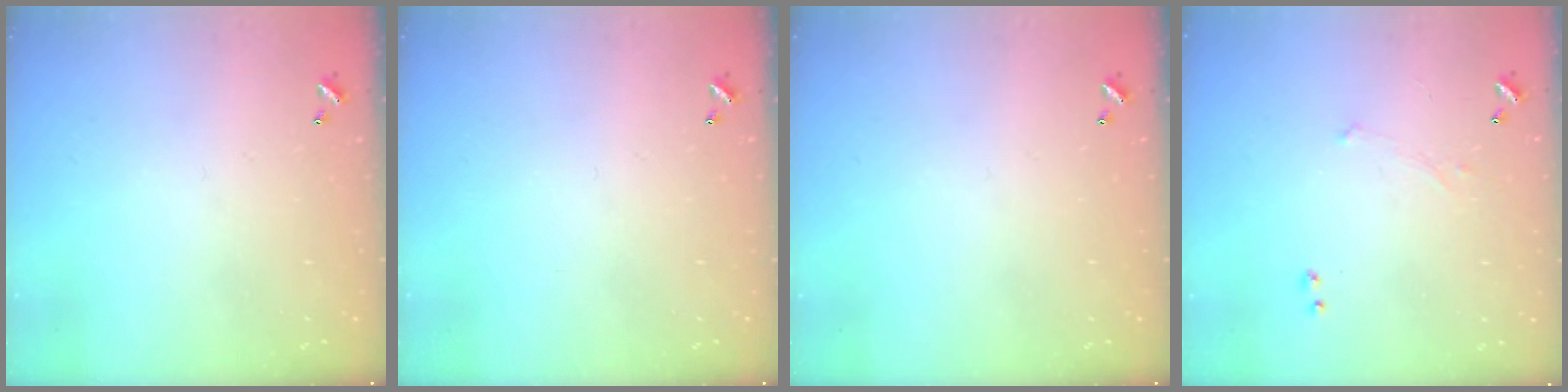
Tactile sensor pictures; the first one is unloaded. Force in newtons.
{"total": 0.0}
{"total": 0.0}
{"total": 1.1, "press": 0.9, "slide": 0.7}